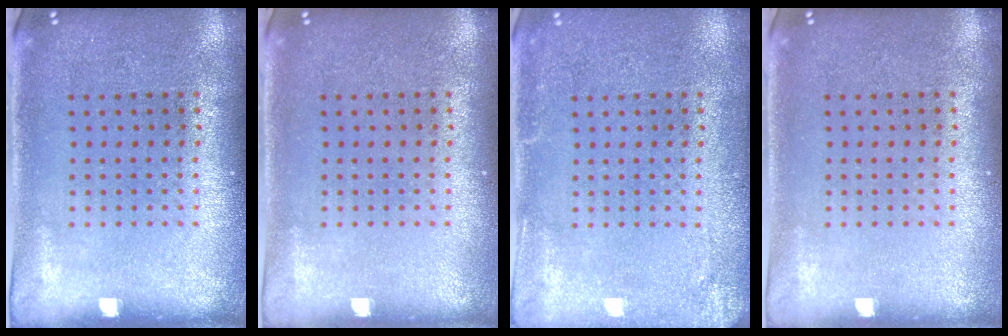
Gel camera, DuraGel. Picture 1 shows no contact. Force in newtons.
{"total": 0.0}
{"total": 2.1, "press": 2.1, "slide": 0.2}
{"total": 0.0}